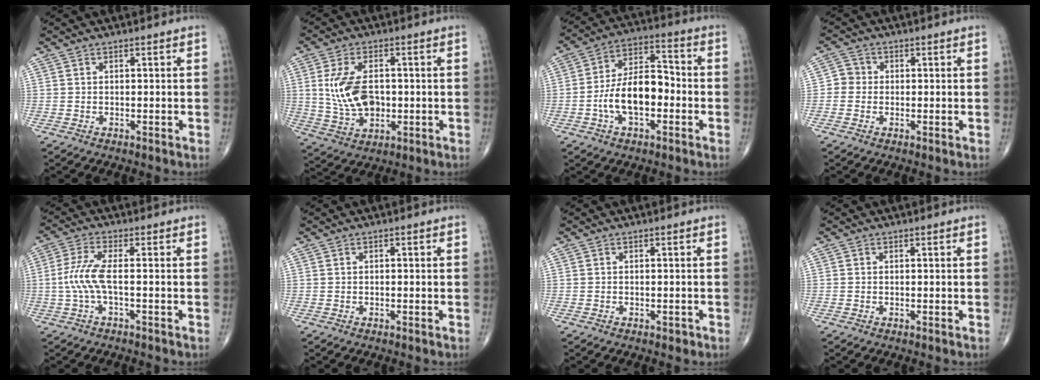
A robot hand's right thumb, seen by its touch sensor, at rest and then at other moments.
{"total": 10.7, "force": [0.5, 6.5, 8.5], "torque": [-0.154, -0.003, 0.020]}
{"total": 12.8, "force": [-3.0, 6.8, 10.4], "torque": [-0.172, 0.041, -0.061]}
{"total": 2.8, "force": [-0.3, 2.6, 0.8], "torque": [0.004, 0.007, -0.015]}
{"total": 5.7, "force": [-0.9, 1.2, 5.5], "torque": [-0.143, 0.012, -0.024]}
{"total": 0.0}
{"total": 0.7, "force": [-0.4, 0.4, 0.4], "torque": [-0.003, 0.000, -0.006]}
{"total": 0.0}